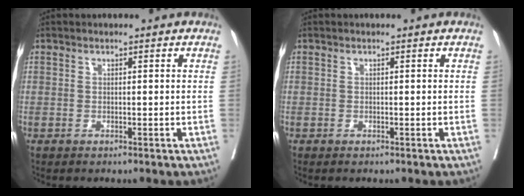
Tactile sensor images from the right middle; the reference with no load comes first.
{"total": 0.0}